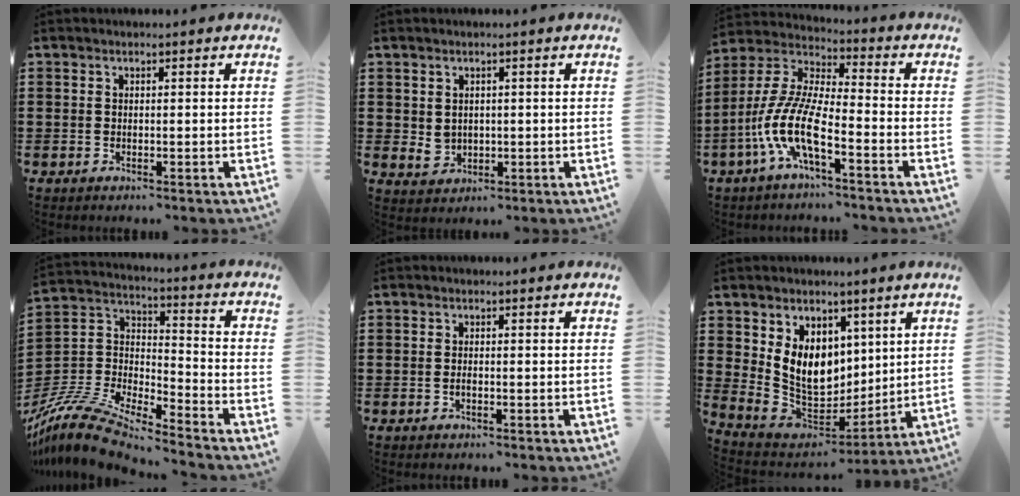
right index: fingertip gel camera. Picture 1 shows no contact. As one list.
[{"total": 2.4, "force": [0.6, 2.0, 1.2], "torque": [-0.031, 0.005, 0.011]}, {"total": 10.5, "force": [-5.7, 2.4, 8.5], "torque": [-0.217, -0.023, -0.121]}, {"total": 11.6, "force": [-10.6, 2.1, 4.3], "torque": [-0.111, 0.015, -0.219]}, {"total": 0.6, "force": [-0.3, 0.2, 0.5], "torque": [-0.010, -0.004, -0.005]}, {"total": 10.0, "force": [3.5, 7.9, 5.0], "torque": [-0.129, -0.014, 0.070]}]